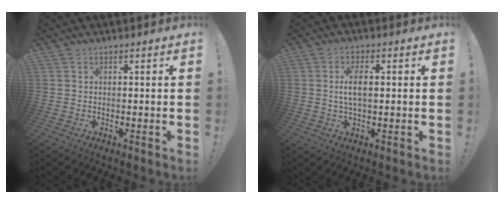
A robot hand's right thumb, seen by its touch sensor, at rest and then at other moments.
{"total": 5.6, "force": [0.6, 2.4, 5.0], "torque": [-0.086, 0.005, 0.008]}